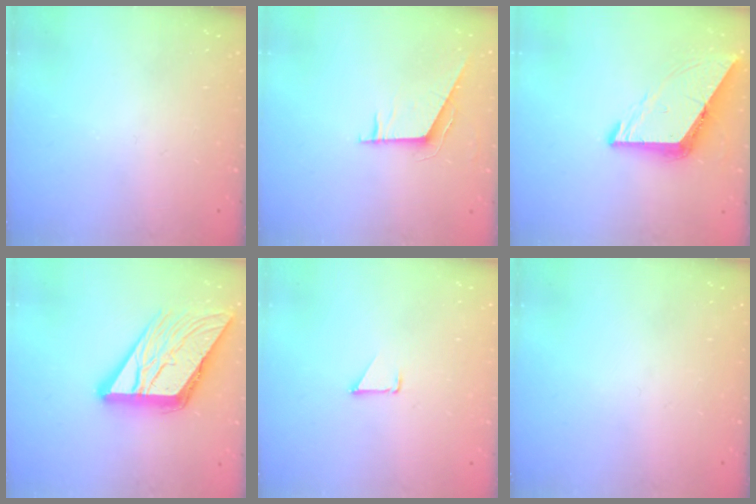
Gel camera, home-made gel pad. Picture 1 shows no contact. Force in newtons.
{"total": 6.3, "press": 6.3, "slide": 0.7}
{"total": 8.2, "press": 8.2, "slide": 0.6}
{"total": 17.1, "press": 17.1, "slide": 1.8}
{"total": 0.7, "press": 0.7, "slide": 0.1}
{"total": 0.0}